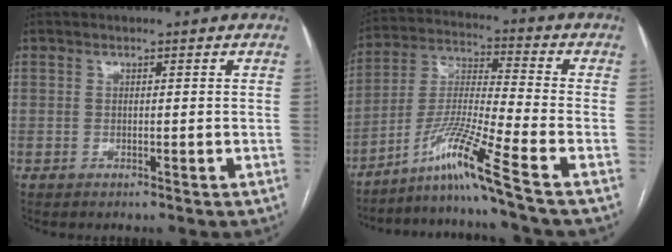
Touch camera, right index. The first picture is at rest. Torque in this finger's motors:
{"motor_torque": [0.39, -0.31, 0.42, 0.06]}